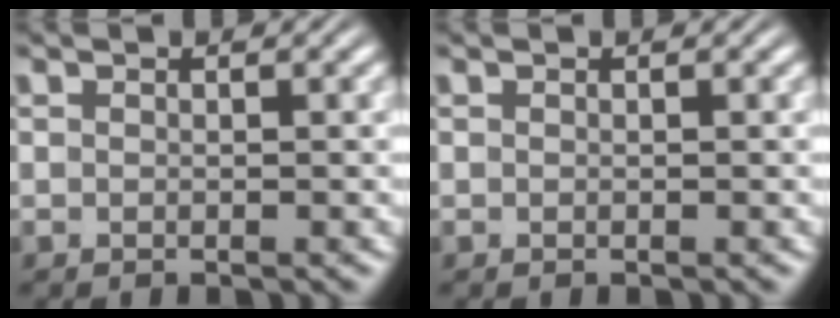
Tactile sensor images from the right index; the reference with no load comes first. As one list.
[{"total": 0.0}]